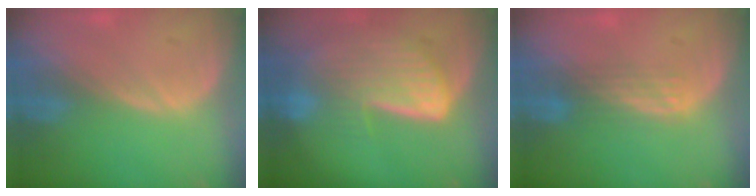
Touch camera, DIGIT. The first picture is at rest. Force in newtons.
{"total": 7.8, "press": 7.3, "slide": 2.9}
{"total": 2.9, "press": 2.7, "slide": 1.2}